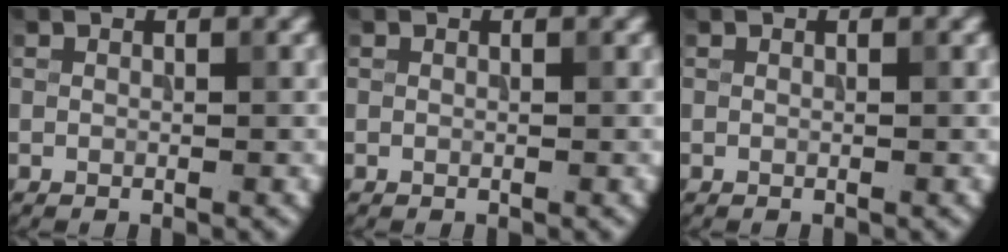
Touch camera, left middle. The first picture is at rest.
{"total": 0.0}
{"total": 0.0}